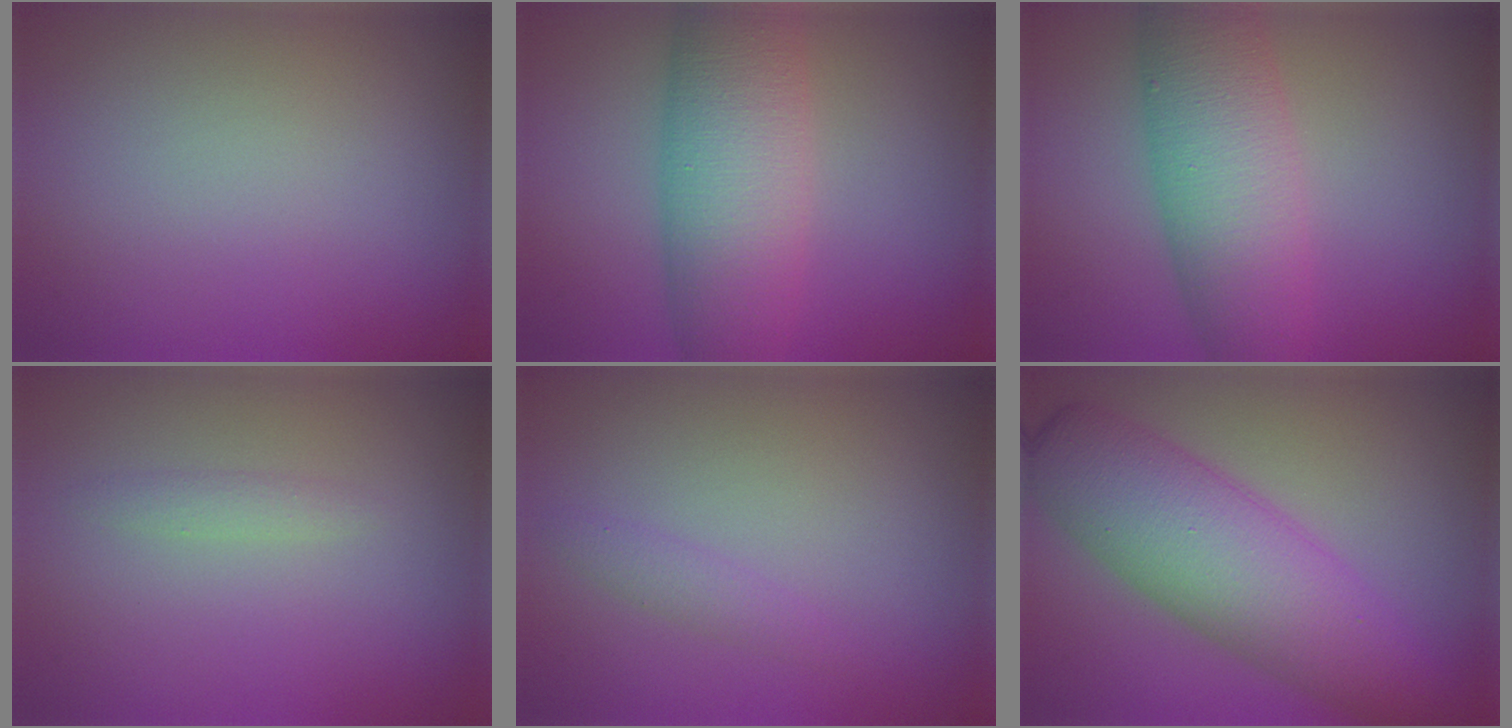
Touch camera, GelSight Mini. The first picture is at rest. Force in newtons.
{"total": 8.5, "press": 8.5, "slide": 0.1}
{"total": 7.9, "press": 7.9, "slide": 0.2}
{"total": 0.9, "press": 0.9, "slide": 0.0}
{"total": 1.2, "press": 1.2, "slide": 0.1}
{"total": 8.7, "press": 8.7, "slide": 0.1}